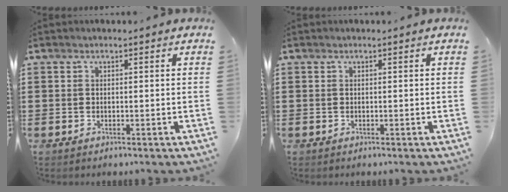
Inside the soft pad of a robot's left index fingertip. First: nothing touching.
{"total": 0.0}